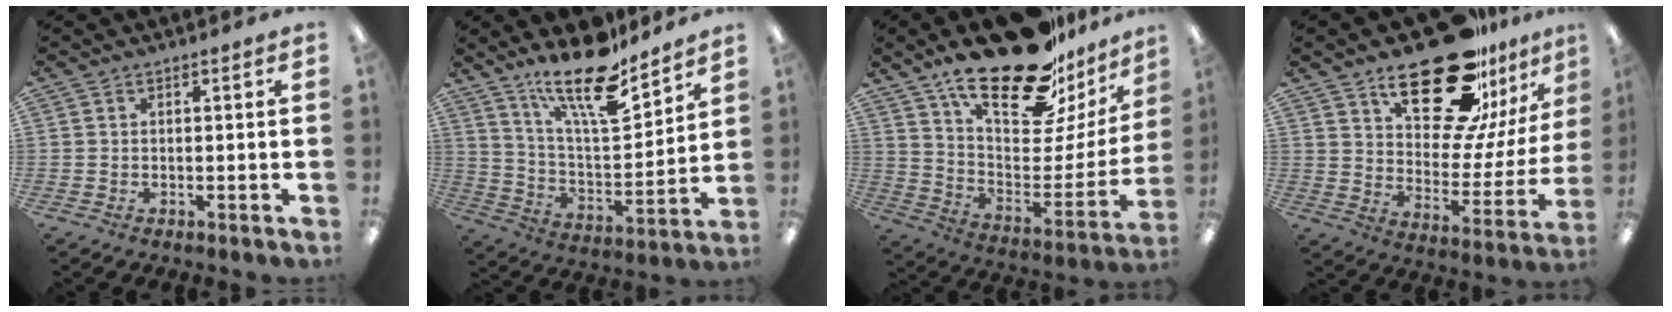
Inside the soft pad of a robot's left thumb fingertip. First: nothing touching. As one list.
[{"total": 18.4, "force": [14.2, 5.2, 10.5], "torque": [-0.183, -0.089, 0.240]}, {"total": 27.1, "force": [20.4, 10.0, 14.8], "torque": [-0.210, -0.137, 0.342]}, {"total": 26.7, "force": [17.6, 12.1, 16.0], "torque": [-0.229, -0.107, 0.298]}]